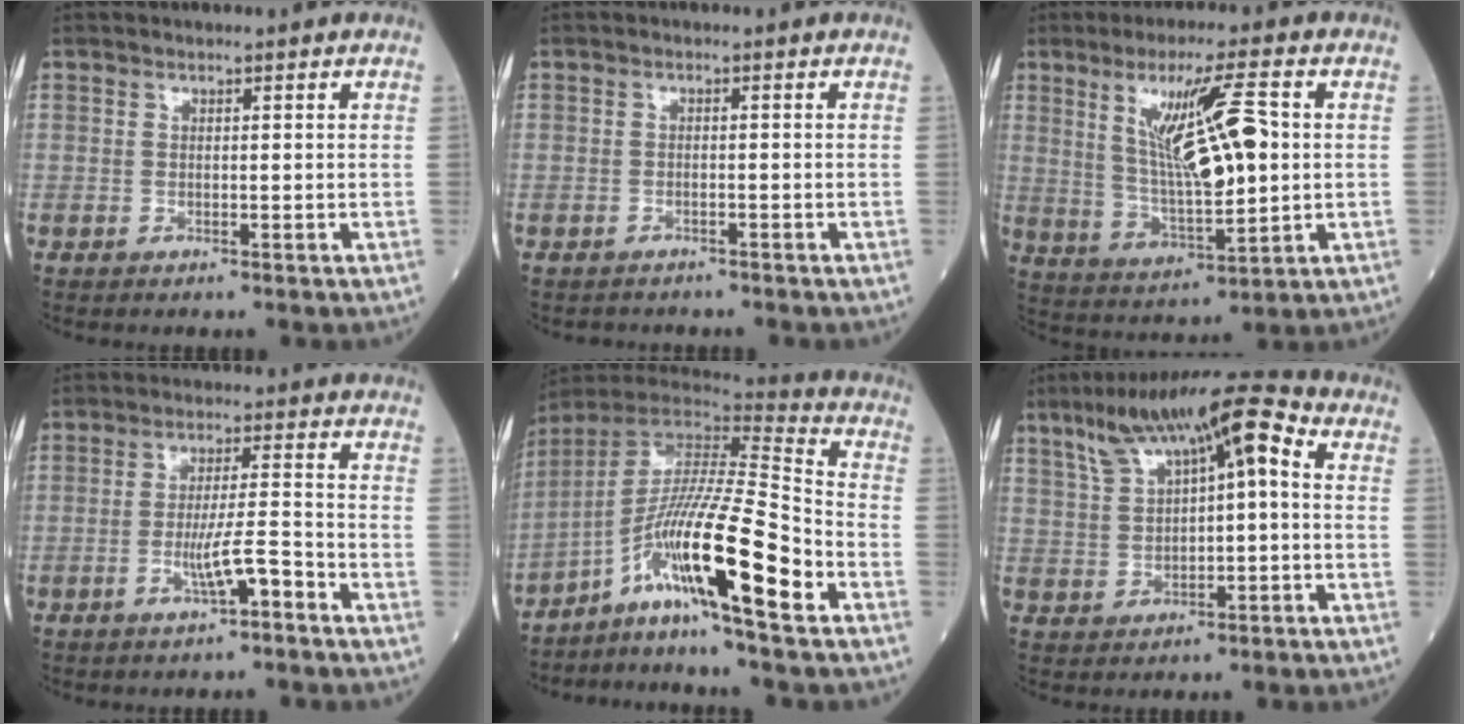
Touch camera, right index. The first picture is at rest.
{"total": 2.8, "force": [-2.3, 1.3, 0.8], "torque": [-0.027, -0.003, -0.029]}
{"total": 13.6, "force": [2.6, 2.1, 13.1], "torque": [-0.243, 0.001, 0.051]}
{"total": 5.7, "force": [-3.0, 0.5, 4.9], "torque": [-0.094, 0.004, -0.050]}
{"total": 18.6, "force": [-8.5, 0.4, 16.6], "torque": [-0.325, -0.020, -0.161]}
{"total": 13.6, "force": [4.9, 3.7, 12.1], "torque": [-0.202, 0.044, 0.078]}